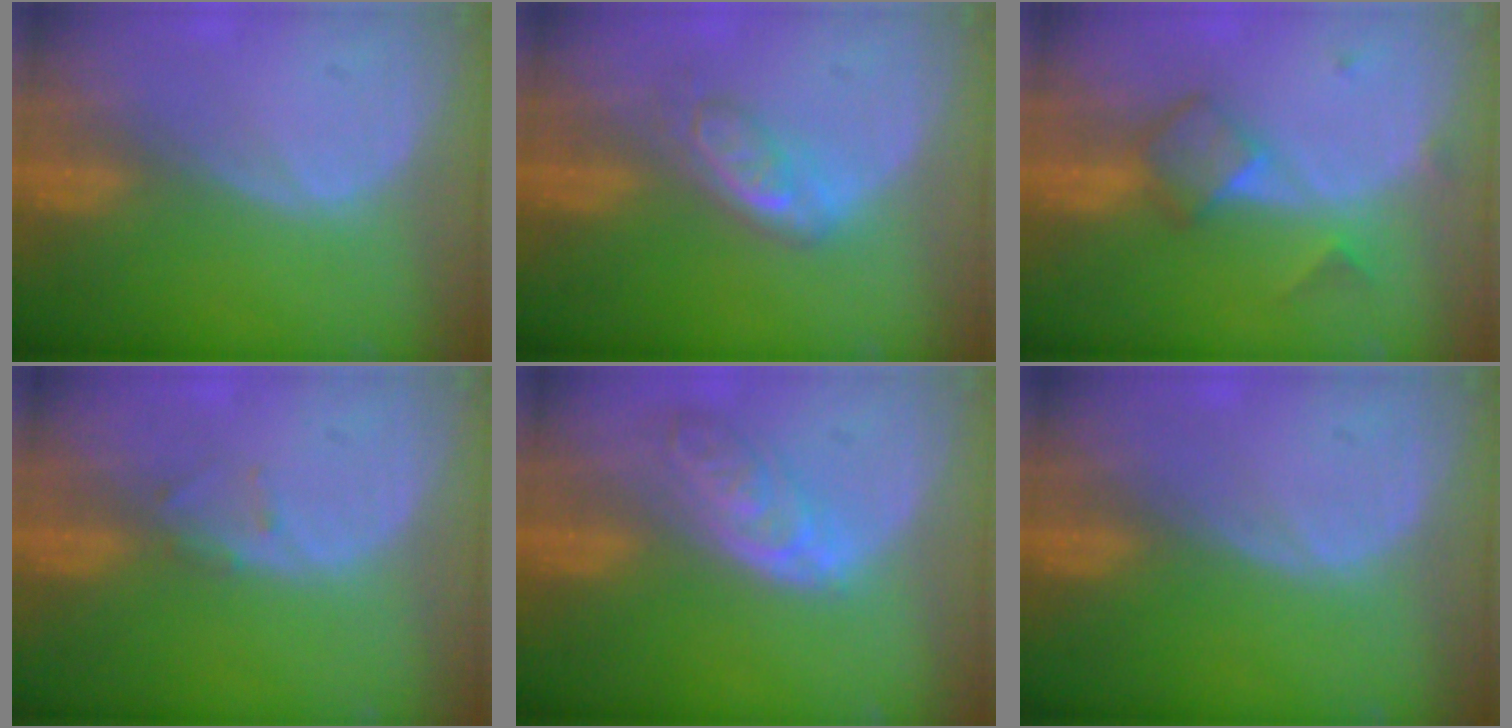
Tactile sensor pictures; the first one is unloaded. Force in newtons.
{"total": 5.0, "press": 4.6, "slide": 2.0}
{"total": 5.1, "press": 5.1, "slide": 0.4}
{"total": 1.1, "press": 1.0, "slide": 0.2}
{"total": 6.1, "press": 5.5, "slide": 2.6}
{"total": 0.0}